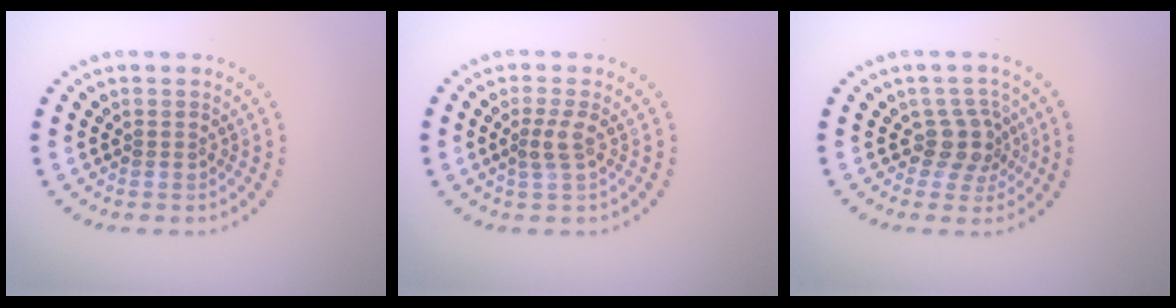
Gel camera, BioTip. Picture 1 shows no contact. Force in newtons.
{"total": 1.7, "press": 1.3, "slide": 1.0}
{"total": 2.7, "press": 2.1, "slide": 1.7}